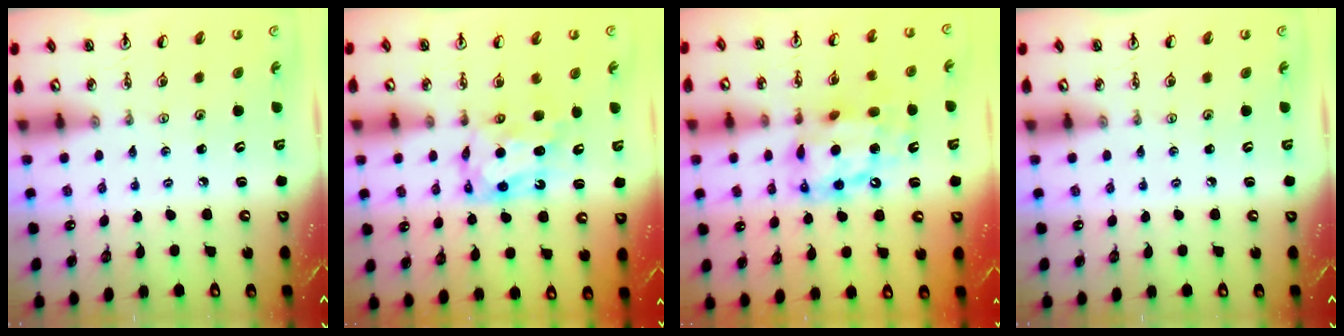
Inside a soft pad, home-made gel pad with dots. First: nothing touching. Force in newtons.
{"total": 6.6, "press": 6.6, "slide": 0.4}
{"total": 13.9, "press": 13.9, "slide": 1.1}
{"total": 0.0}